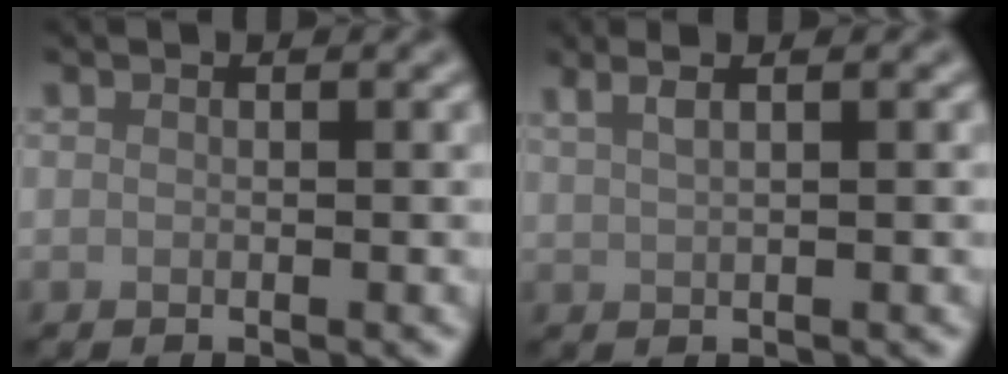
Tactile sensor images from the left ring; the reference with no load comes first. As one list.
[{"total": 3.0, "force": [2.0, 1.1, 2.0], "torque": [-0.021, 0.010, 0.012]}]